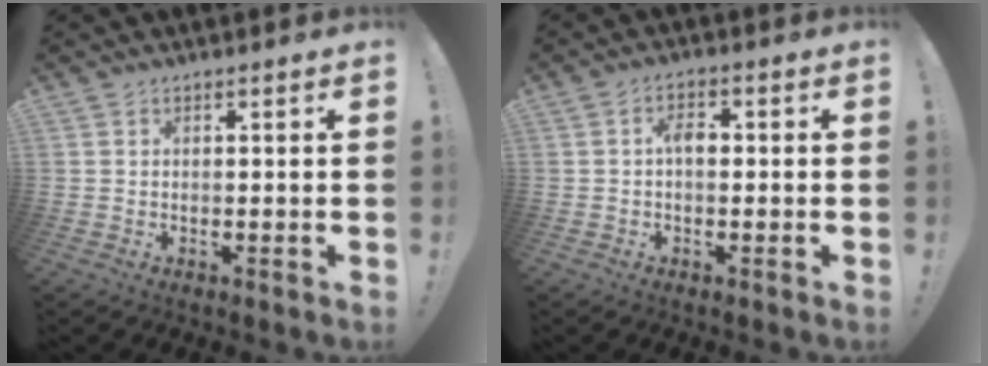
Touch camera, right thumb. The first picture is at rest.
{"total": 3.6, "force": [0.3, 2.1, 3.0], "torque": [-0.050, 0.008, 0.000]}